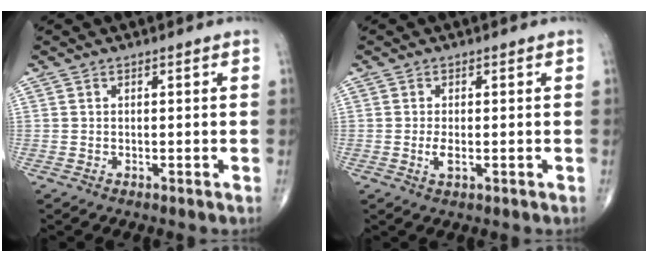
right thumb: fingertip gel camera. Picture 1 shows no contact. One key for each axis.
{"total": 2.2, "fx": -0.5, "fy": 0.8, "fz": 2.0, "tx": -0.043, "ty": -0.005, "tz": -0.009}